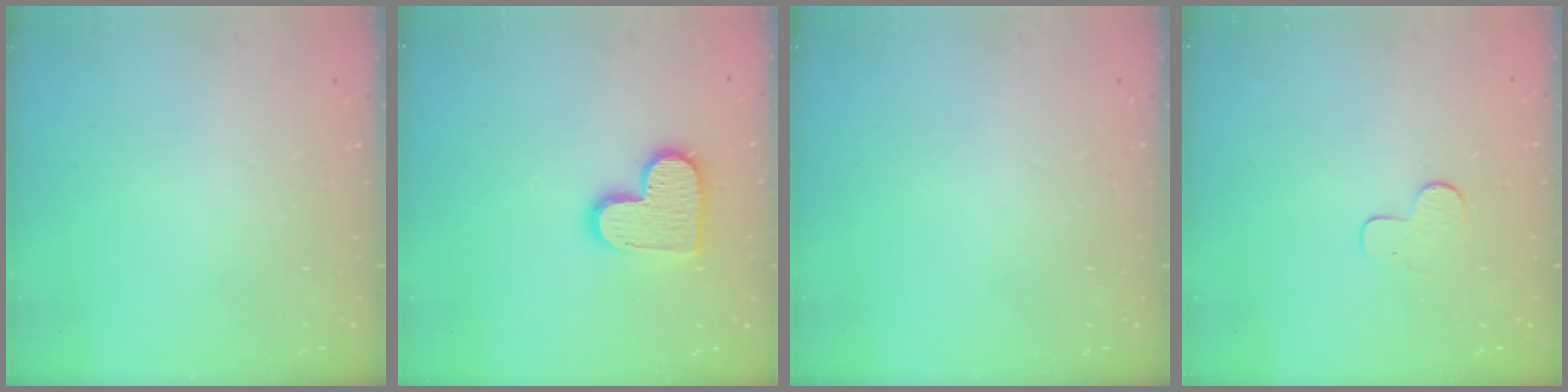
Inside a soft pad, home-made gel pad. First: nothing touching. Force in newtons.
{"total": 12.8, "press": 12.8, "slide": 0.9}
{"total": 0.0}
{"total": 5.5, "press": 5.5, "slide": 0.5}